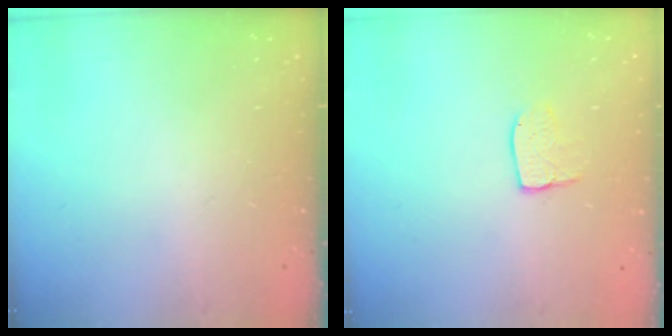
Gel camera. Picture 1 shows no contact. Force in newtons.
{"total": 6.3, "press": 6.3, "slide": 0.2}